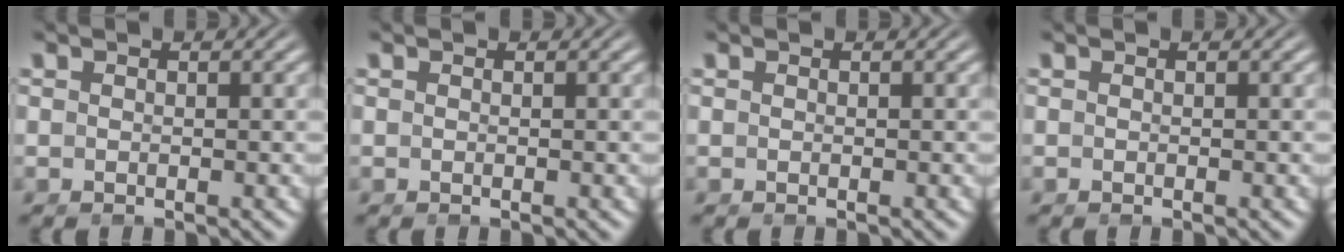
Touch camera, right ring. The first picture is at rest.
{"total": 0.0}
{"total": 0.0}
{"total": 0.0}